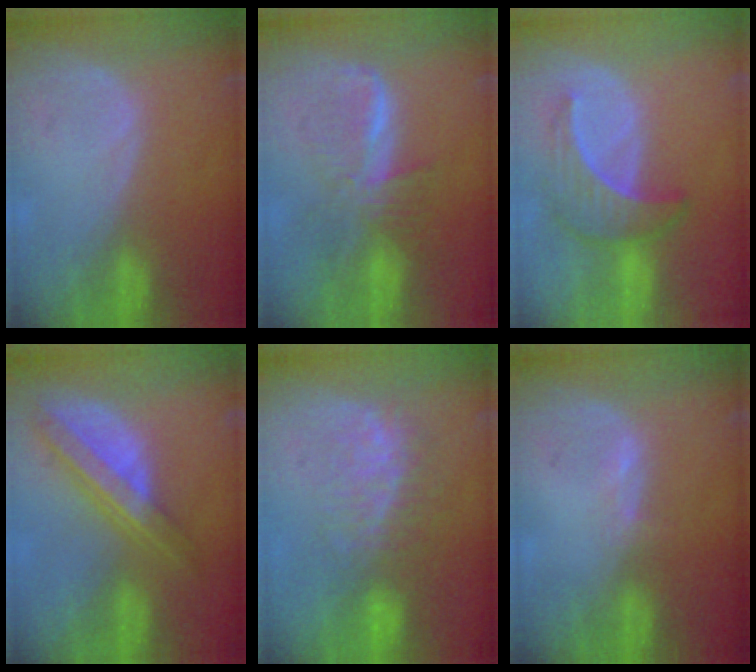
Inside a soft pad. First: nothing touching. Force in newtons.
{"total": 6.8, "press": 6.4, "slide": 2.3}
{"total": 6.4, "press": 6.3, "slide": 1.0}
{"total": 8.0, "press": 6.6, "slide": 4.5}
{"total": 7.5, "press": 7.0, "slide": 2.8}
{"total": 1.0, "press": 0.8, "slide": 0.5}